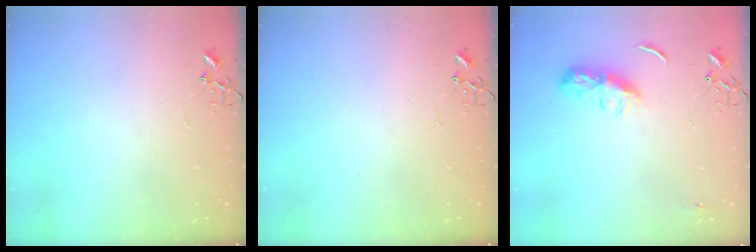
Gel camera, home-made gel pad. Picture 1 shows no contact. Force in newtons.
{"total": 0.0}
{"total": 9.6, "press": 9.6, "slide": 0.2}